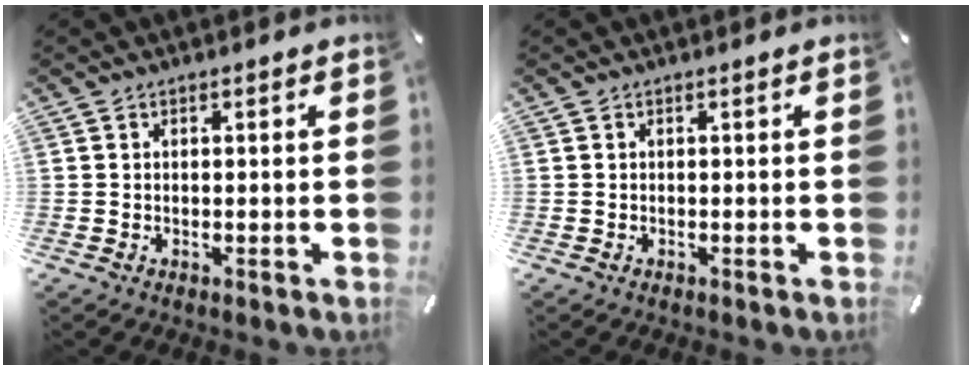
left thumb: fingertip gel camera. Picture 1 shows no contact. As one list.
[{"total": 0.0}]